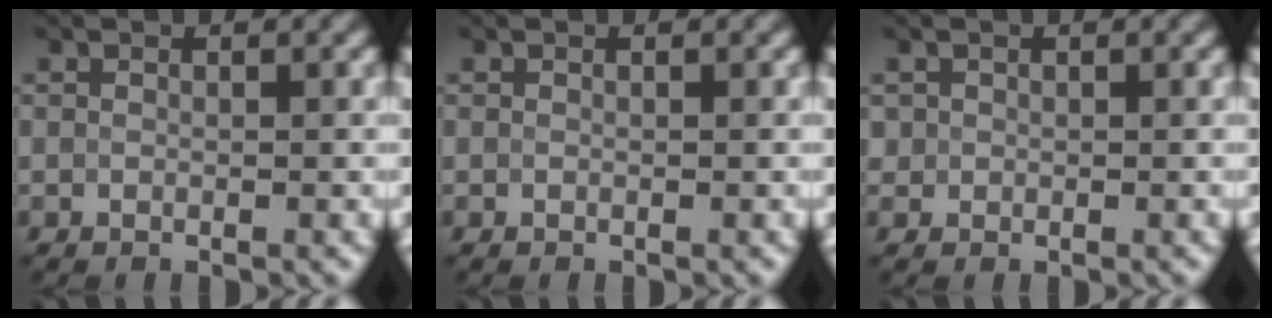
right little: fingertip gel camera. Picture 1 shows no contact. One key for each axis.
{"total": 0.0}
{"total": 0.8, "fx": 0.2, "fy": 0.8, "fz": -0.1, "tx": 0.011, "ty": -0.003, "tz": 0.004}